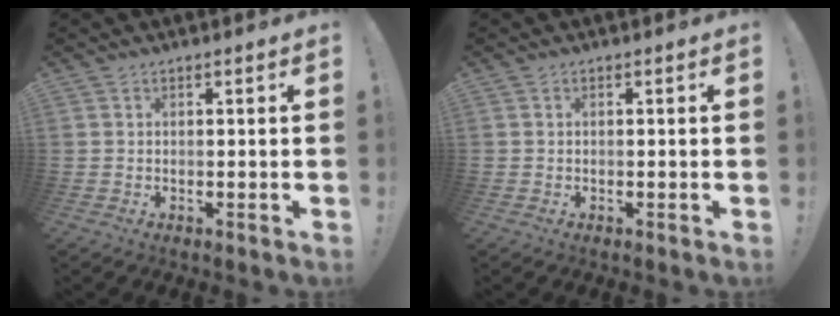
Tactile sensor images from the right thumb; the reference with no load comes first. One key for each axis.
{"total": 0.0}